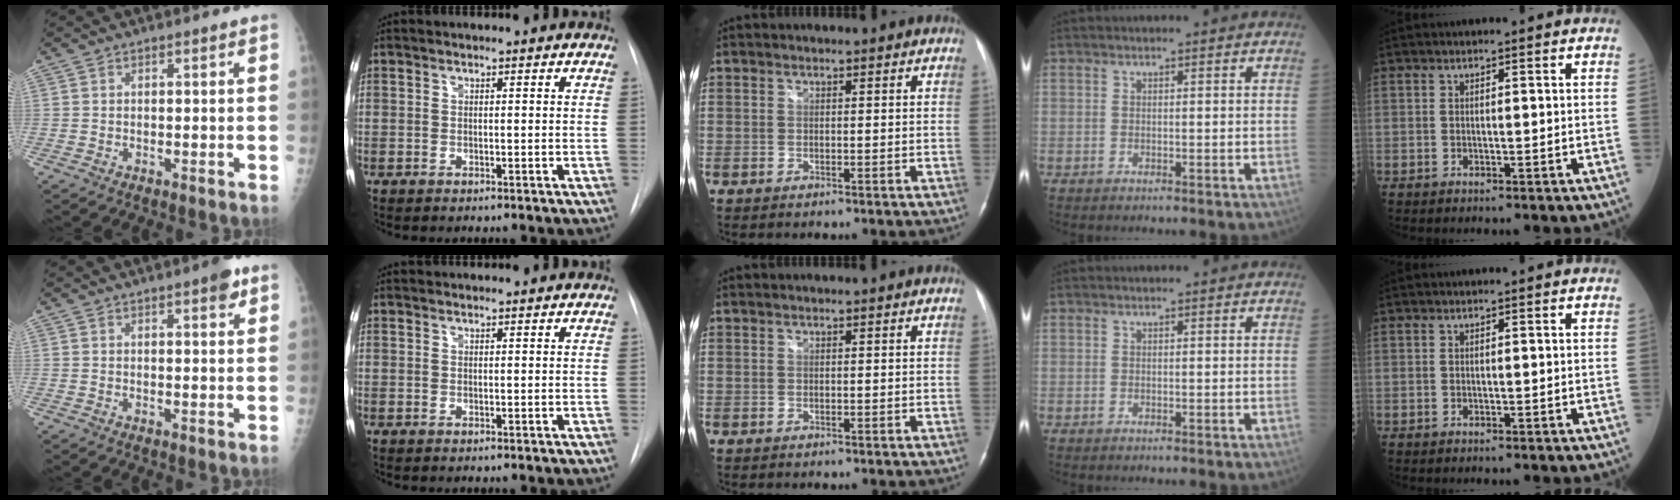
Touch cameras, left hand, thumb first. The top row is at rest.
{"thumb": {"total": 3.7, "force": [2.1, 1.0, 2.8], "torque": [-0.031, -0.008, 0.024]}, "index": {"total": 2.1, "force": [2.1, 0.2, 0.3], "torque": [-0.006, 0.023, 0.029]}}